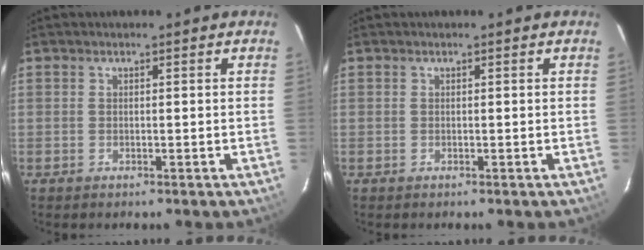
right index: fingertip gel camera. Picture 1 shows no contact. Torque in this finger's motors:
{"motor_torque": [0.02, 0.01, -0.01, 0.00]}